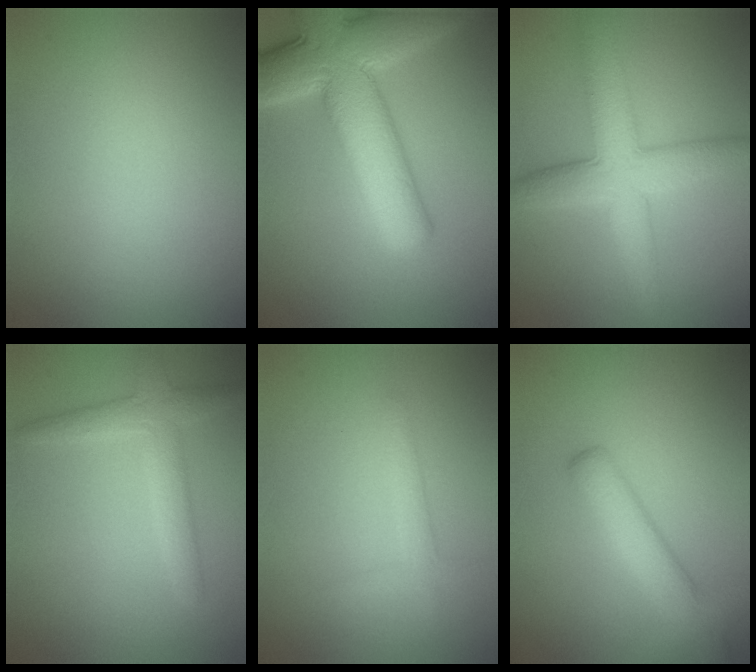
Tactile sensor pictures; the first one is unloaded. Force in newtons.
{"total": 10.3, "press": 10.3, "slide": 0.4}
{"total": 6.5, "press": 6.5, "slide": 0.3}
{"total": 3.2, "press": 3.2, "slide": 0.2}
{"total": 1.5, "press": 1.5, "slide": 0.1}
{"total": 4.5, "press": 4.5, "slide": 0.2}